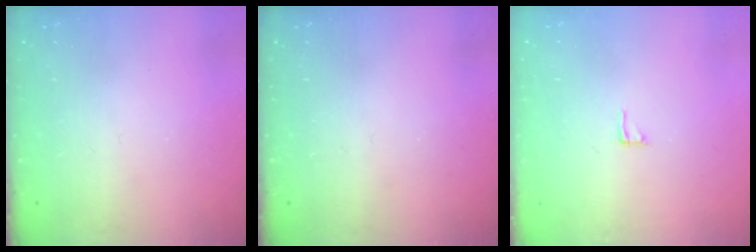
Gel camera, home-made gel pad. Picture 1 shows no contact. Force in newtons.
{"total": 0.0}
{"total": 3.1, "press": 3.1, "slide": 0.2}